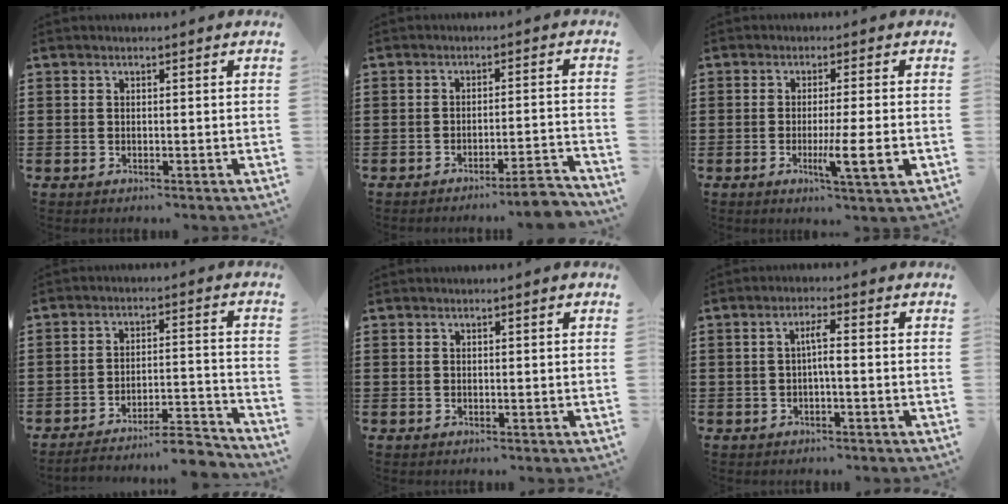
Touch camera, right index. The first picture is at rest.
{"total": 4.2, "force": [-3.7, -0.3, 2.1], "torque": [-0.034, -0.012, -0.069]}
{"total": 7.0, "force": [-1.8, 0.3, 6.7], "torque": [-0.115, -0.018, -0.029]}
{"total": 6.0, "force": [-5.7, 0.5, 1.8], "torque": [-0.027, 0.001, -0.109]}
{"total": 0.0}
{"total": 2.7, "force": [-0.5, 0.4, 2.7], "torque": [-0.050, 0.003, -0.011]}